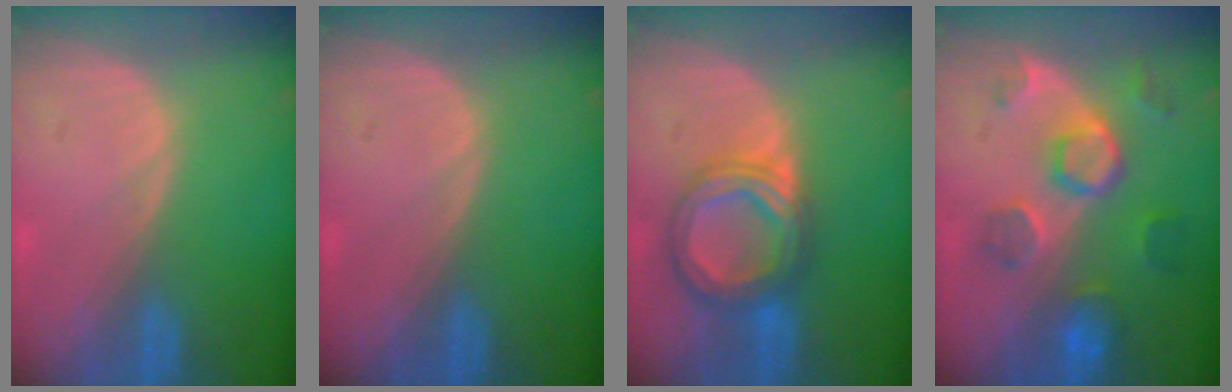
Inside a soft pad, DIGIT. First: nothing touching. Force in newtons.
{"total": 0.0}
{"total": 7.6, "press": 7.5, "slide": 0.6}
{"total": 8.6, "press": 7.7, "slide": 3.8}